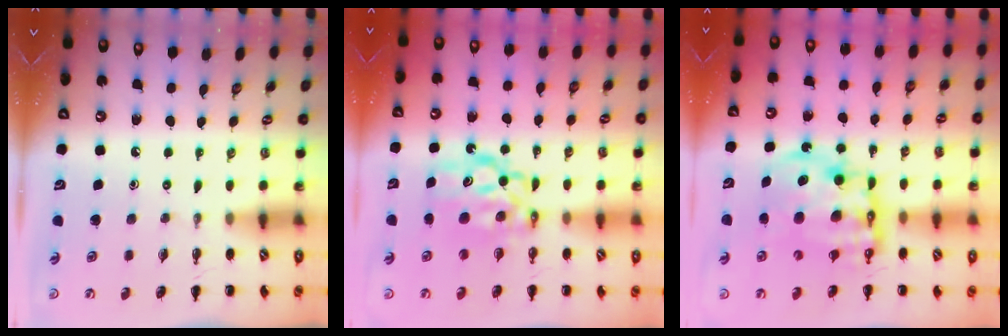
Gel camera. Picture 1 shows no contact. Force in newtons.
{"total": 7.6, "press": 7.4, "slide": 1.9}
{"total": 14.3, "press": 13.8, "slide": 3.4}